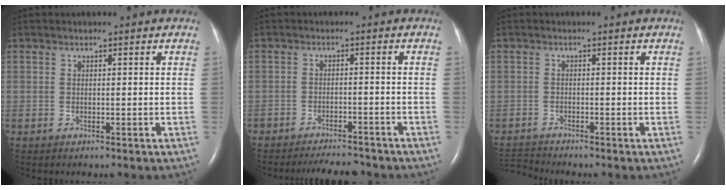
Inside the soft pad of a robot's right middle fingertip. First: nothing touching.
{"total": 6.6, "force": [-6.2, 1.2, 1.8], "torque": [-0.025, -0.007, -0.090]}
{"total": 2.9, "force": [-2.8, -0.7, -0.3], "torque": [-0.001, -0.019, -0.052]}